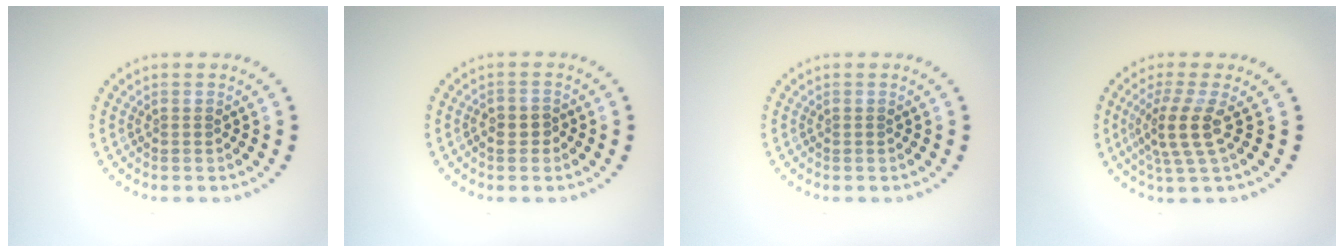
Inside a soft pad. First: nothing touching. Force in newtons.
{"total": 1.2, "press": 1.1, "slide": 0.5}
{"total": 0.0}
{"total": 3.5, "press": 2.8, "slide": 2.2}